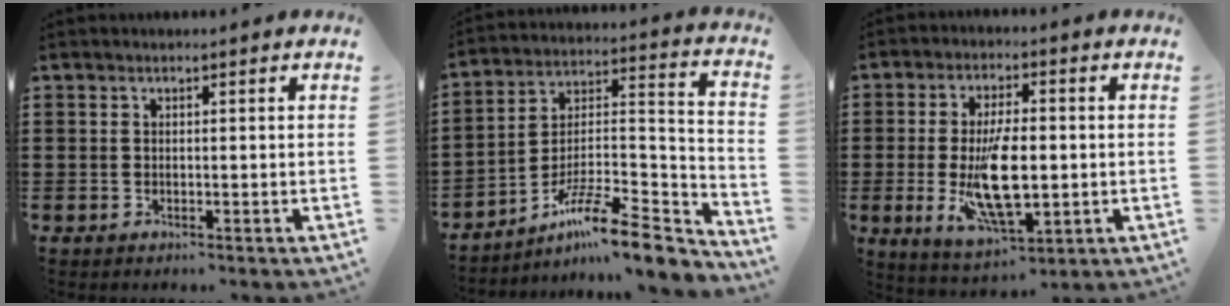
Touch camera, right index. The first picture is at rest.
{"total": 12.1, "force": [-9.5, 2.0, 7.2], "torque": [-0.110, 0.022, -0.178]}
{"total": 11.5, "force": [-1.4, 4.6, 10.4], "torque": [-0.207, -0.017, -0.023]}